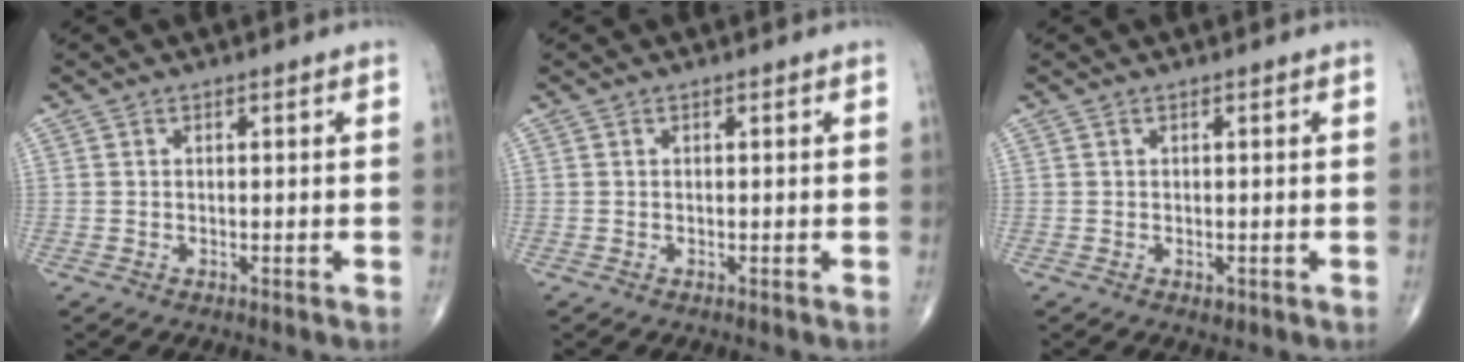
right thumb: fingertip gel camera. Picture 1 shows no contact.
{"total": 0.0}
{"total": 1.1, "force": [-0.3, 0.6, 0.8], "torque": [-0.006, -0.002, -0.002]}